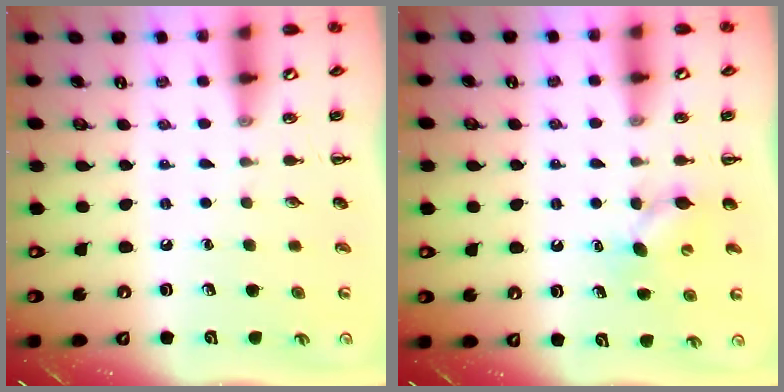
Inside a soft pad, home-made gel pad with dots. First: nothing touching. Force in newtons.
{"total": 4.7, "press": 4.5, "slide": 1.3}